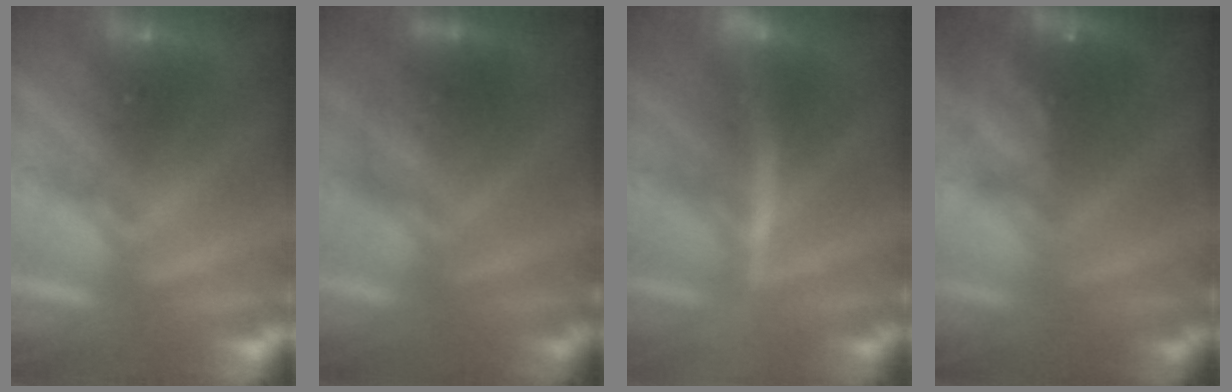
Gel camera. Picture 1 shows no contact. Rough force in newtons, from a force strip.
{"total": 2.4}
{"total": 2.6}
{"total": 9.6}